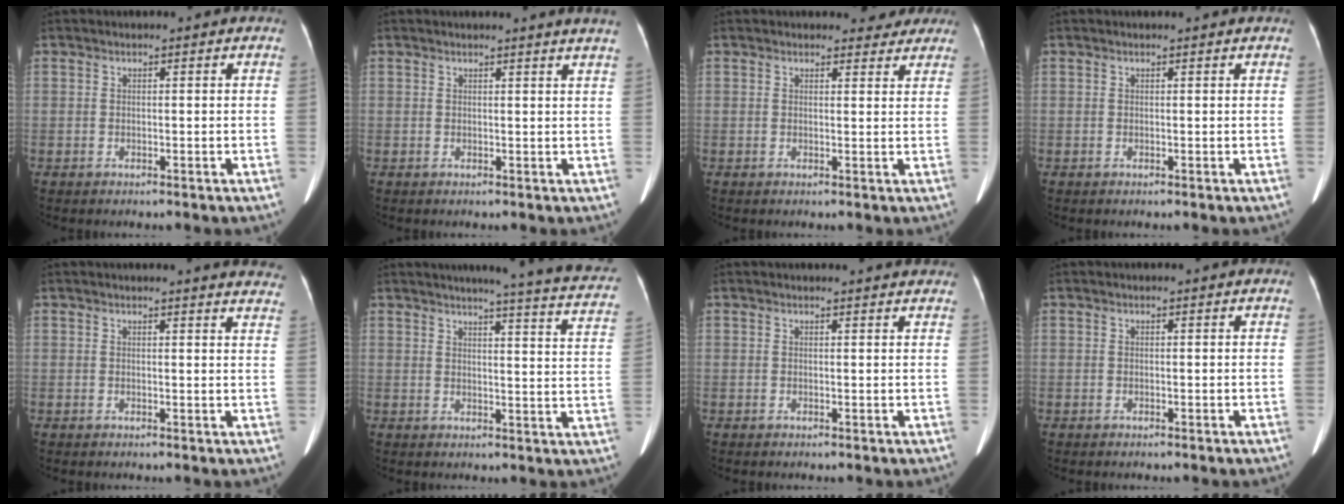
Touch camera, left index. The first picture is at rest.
{"total": 3.8, "force": [3.4, -0.8, 1.4], "torque": [-0.016, -0.009, 0.022]}
{"total": 3.7, "force": [3.4, 1.6, 0.3], "torque": [0.007, -0.005, 0.029]}
{"total": 0.7, "force": [0.7, 0.0, 0.2], "torque": [-0.006, 0.005, 0.008]}
{"total": 11.6, "force": [11.2, 1.0, 2.9], "torque": [-0.008, -0.047, 0.094]}
{"total": 19.6, "force": [17.3, 0.5, 9.0], "torque": [-0.109, -0.052, 0.183]}
{"total": 5.4, "force": [5.2, 0.3, 1.4], "torque": [-0.013, 0.011, 0.045]}
{"total": 0.0}